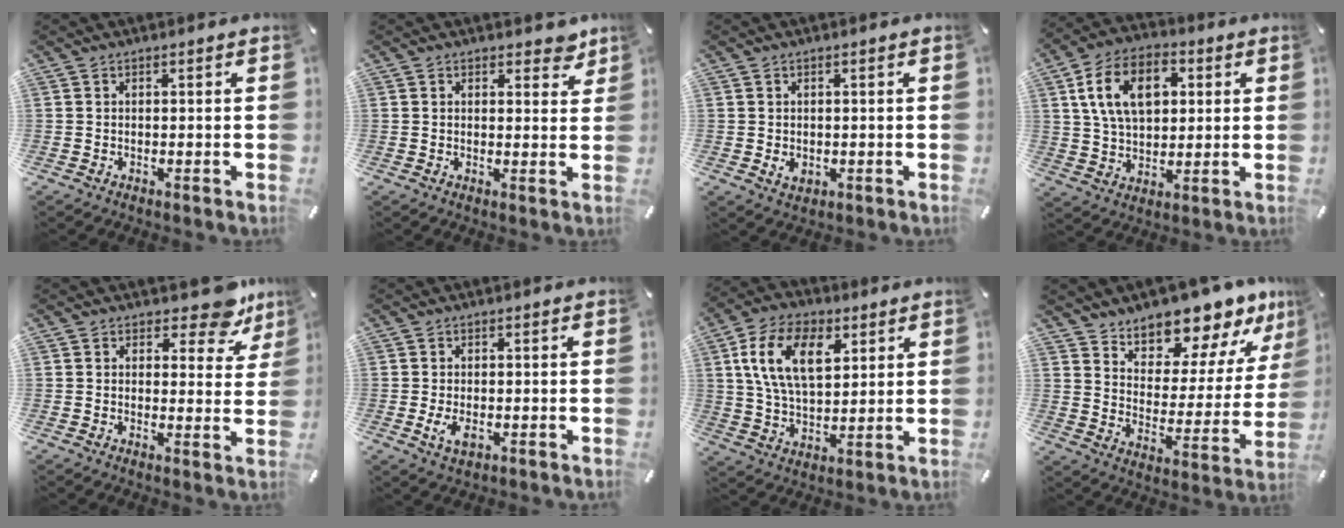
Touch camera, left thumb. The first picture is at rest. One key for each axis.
{"total": 3.6, "fx": 2.5, "fy": 2.2, "fz": 1.4, "tx": -0.002, "ty": -0.010, "tz": 0.038}
{"total": 2.1, "fx": -0.1, "fy": 1.7, "fz": 1.1, "tx": -0.013, "ty": 0.001, "tz": -0.004}
{"total": 13.7, "fx": 3.9, "fy": 9.4, "fz": 9.3, "tx": -0.186, "ty": 0.009, "tz": 0.068}
{"total": 9.2, "fx": 6.5, "fy": 4.3, "fz": 4.9, "tx": -0.049, "ty": -0.045, "tz": 0.109}
{"total": 3.8, "fx": -0.8, "fy": 2.1, "fz": 3.1, "tx": -0.080, "ty": -0.008, "tz": -0.019}
{"total": 14.8, "fx": 5.7, "fy": 8.7, "fz": 10.6, "tx": -0.225, "ty": 0.003, "tz": 0.101}
{"total": 13.5, "fx": 12.7, "fy": 4.4, "fz": 1.7, "tx": -0.027, "ty": -0.130, "tz": 0.219}